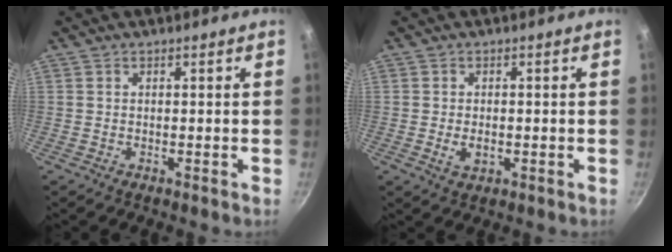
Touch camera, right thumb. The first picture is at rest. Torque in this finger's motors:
{"motor_torque": [0.25, 0.25, 0.36, -0.22, -0.01]}